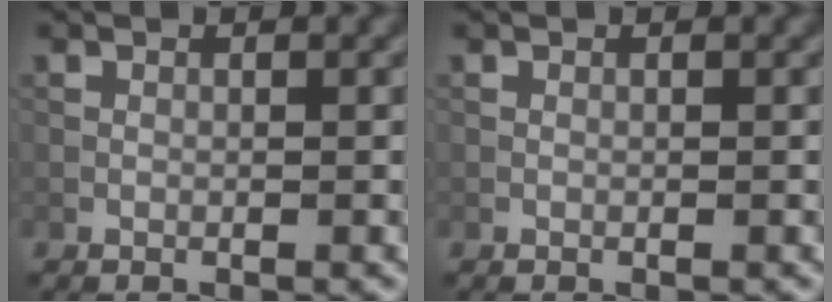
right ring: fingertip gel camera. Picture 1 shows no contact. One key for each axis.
{"total": 0.0}